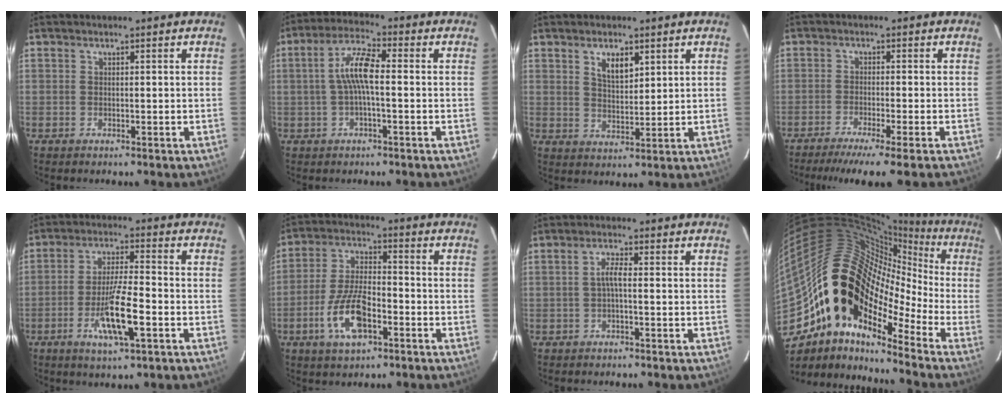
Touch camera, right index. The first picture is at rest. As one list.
[{"total": 7.1, "force": [-0.3, 1.6, 6.9], "torque": [-0.143, 0.017, -0.007]}, {"total": 5.1, "force": [2.7, 2.3, 3.6], "torque": [-0.061, 0.003, 0.050]}, {"total": 8.4, "force": [-6.8, -0.6, 4.9], "torque": [-0.104, -0.026, -0.111]}, {"total": 10.6, "force": [-4.1, 1.8, 9.6], "torque": [-0.186, -0.010, -0.075]}, {"total": 11.5, "force": [-4.9, 4.8, 9.2], "torque": [-0.196, -0.001, -0.087]}, {"total": 2.3, "force": [-0.5, 0.3, 2.2], "torque": [-0.046, 0.007, -0.011]}, {"total": 15.5, "force": [-9.7, 9.0, 8.2], "torque": [-0.142, 0.015, -0.196]}]